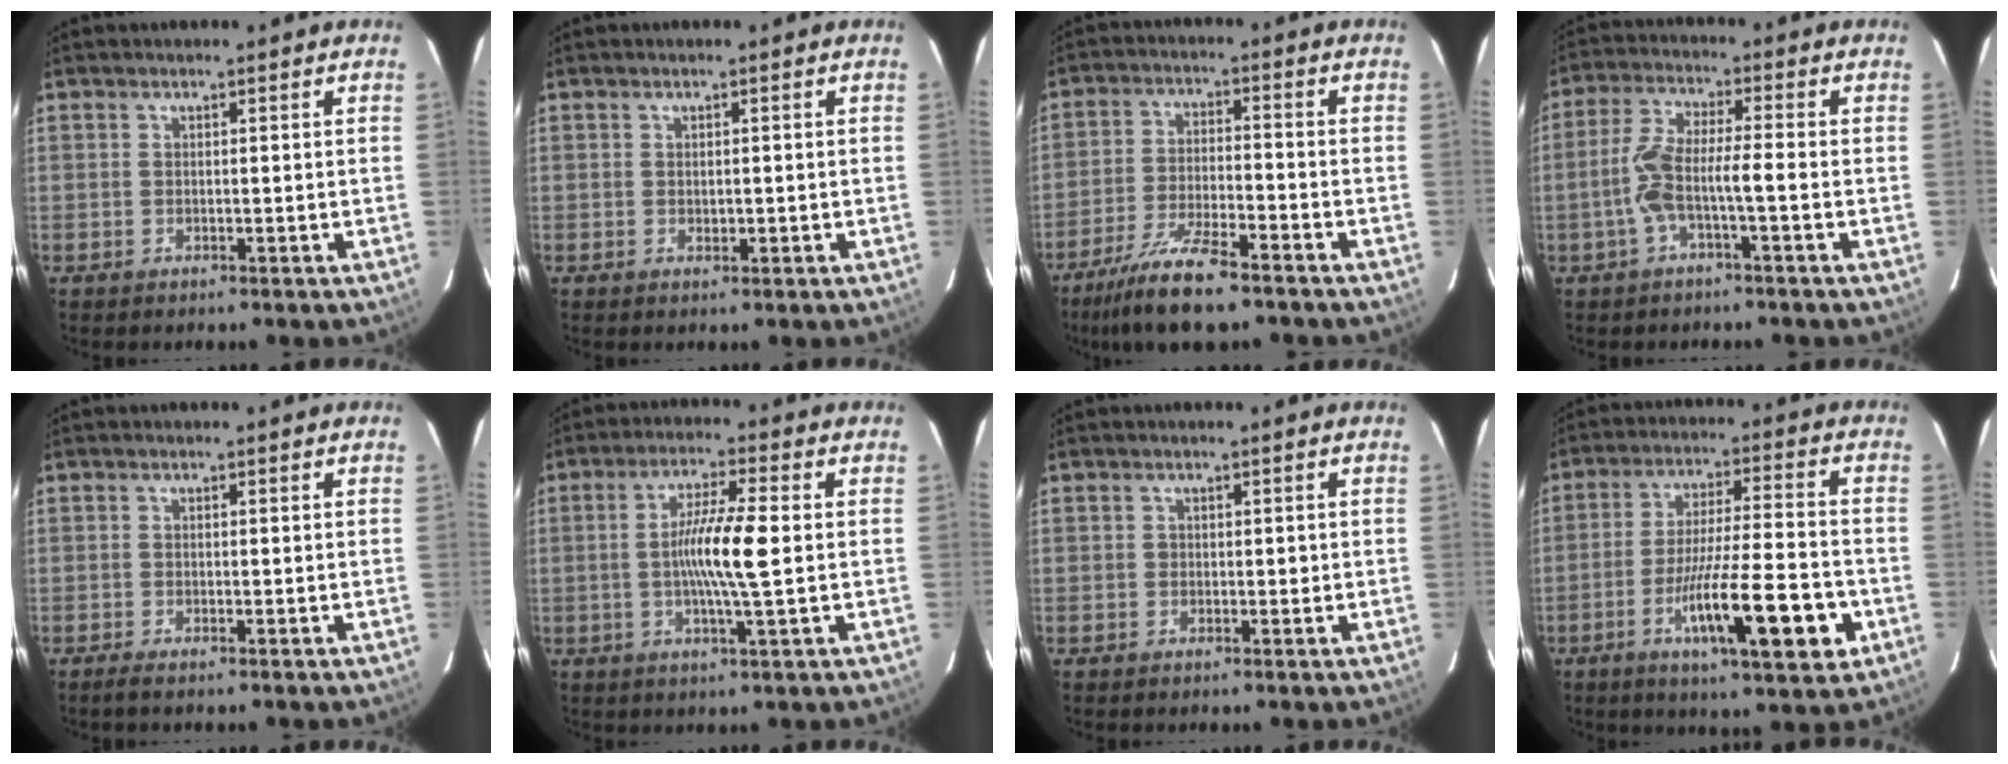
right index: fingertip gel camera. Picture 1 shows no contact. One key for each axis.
{"total": 0.9, "fx": -0.1, "fy": 0.5, "fz": 0.7, "tx": -0.013, "ty": -0.001, "tz": 0.002}
{"total": 10.5, "fx": -8.0, "fy": 1.2, "fz": 6.7, "tx": -0.124, "ty": -0.028, "tz": -0.142}
{"total": 6.8, "fx": -2.0, "fy": 0.5, "fz": 6.4, "tx": -0.134, "ty": 0.019, "tz": -0.041}
{"total": 1.3, "fx": -1.0, "fy": -0.1, "fz": 0.9, "tx": -0.017, "ty": -0.004, "tz": -0.017}
{"total": 8.7, "fx": -0.2, "fy": 0.0, "fz": 8.7, "tx": -0.162, "ty": -0.002, "tz": -0.010}
{"total": 1.0, "fx": 0.0, "fy": 0.8, "fz": 0.6, "tx": -0.007, "ty": 0.003, "tz": -0.001}
{"total": 15.2, "fx": -5.8, "fy": 1.5, "fz": 14.0, "tx": -0.236, "ty": -0.011, "tz": -0.089}